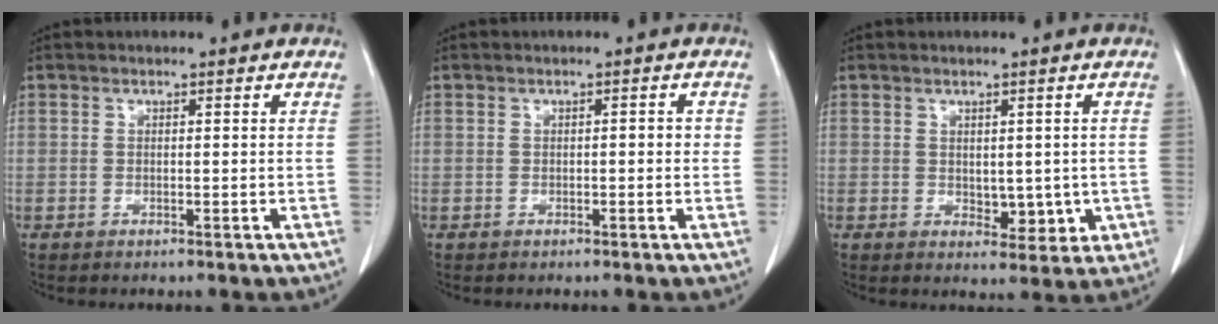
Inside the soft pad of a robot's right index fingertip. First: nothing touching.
{"total": 1.3, "force": [-0.1, 0.6, 1.2], "torque": [-0.014, 0.003, -0.001]}
{"total": 4.6, "force": [-0.5, 2.8, 3.6], "torque": [-0.033, -0.003, 0.005]}